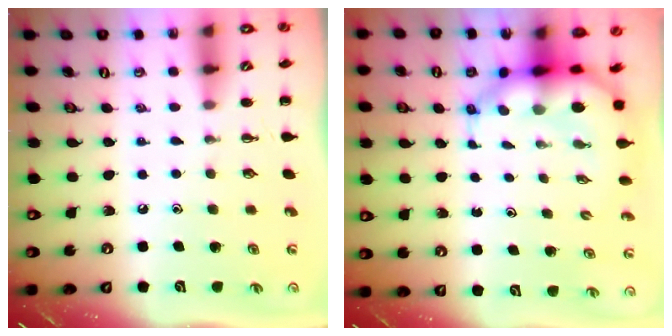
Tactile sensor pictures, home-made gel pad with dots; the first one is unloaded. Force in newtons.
{"total": 7.4, "press": 7.1, "slide": 1.9}